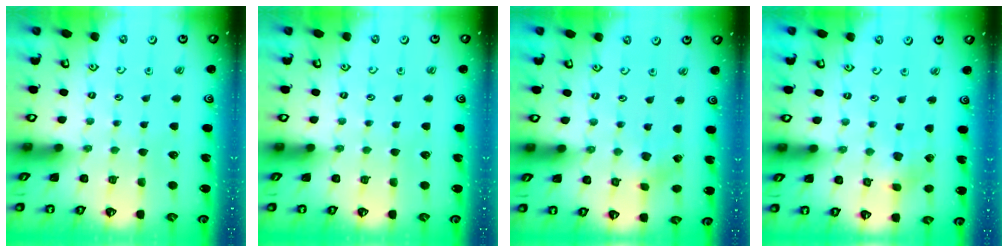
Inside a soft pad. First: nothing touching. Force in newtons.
{"total": 0.0}
{"total": 1.2, "press": 1.2, "slide": 0.2}
{"total": 3.0, "press": 2.9, "slide": 0.5}